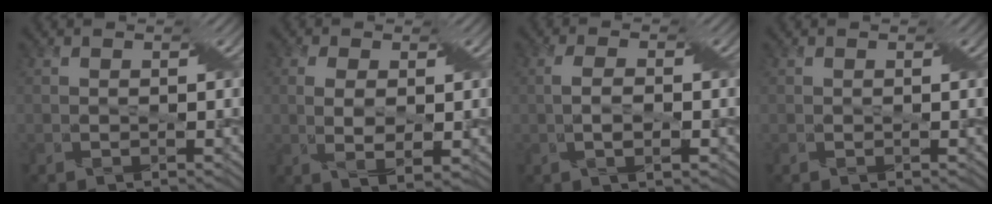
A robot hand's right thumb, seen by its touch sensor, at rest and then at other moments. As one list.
[{"total": 3.6, "force": [0.4, 1.7, 3.1], "torque": [-0.072, -0.005, 0.010]}, {"total": 2.1, "force": [-0.1, 0.5, 2.0], "torque": [-0.050, -0.001, -0.006]}, {"total": 0.0}]